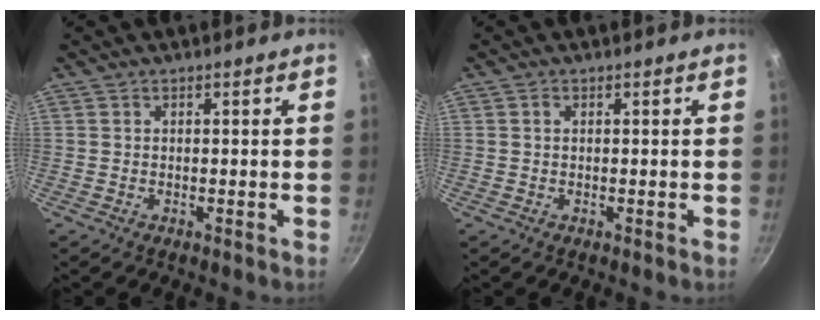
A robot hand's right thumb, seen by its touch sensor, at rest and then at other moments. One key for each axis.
{"total": 0.8, "fx": 0.2, "fy": 0.6, "fz": 0.5, "tx": -0.008, "ty": 0.004, "tz": 0.002}